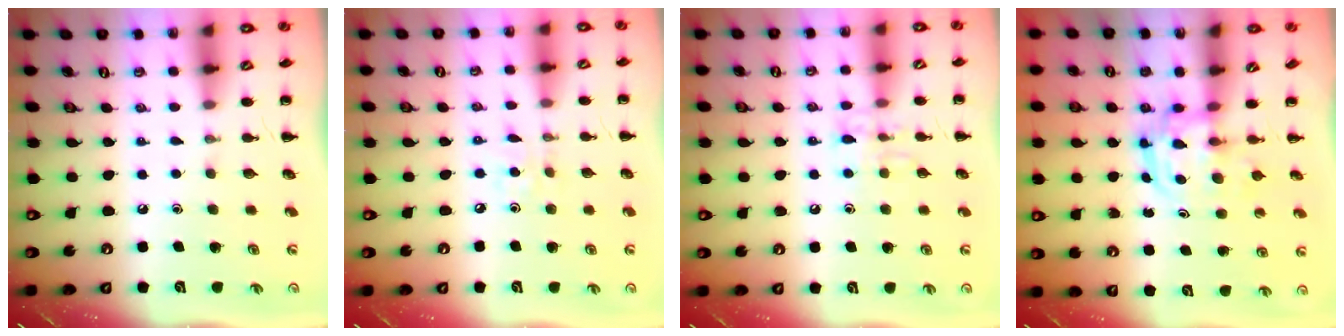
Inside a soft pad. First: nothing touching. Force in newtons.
{"total": 2.2, "press": 2.1, "slide": 0.6}
{"total": 7.4, "press": 7.3, "slide": 0.9}
{"total": 3.0, "press": 3.0, "slide": 0.4}